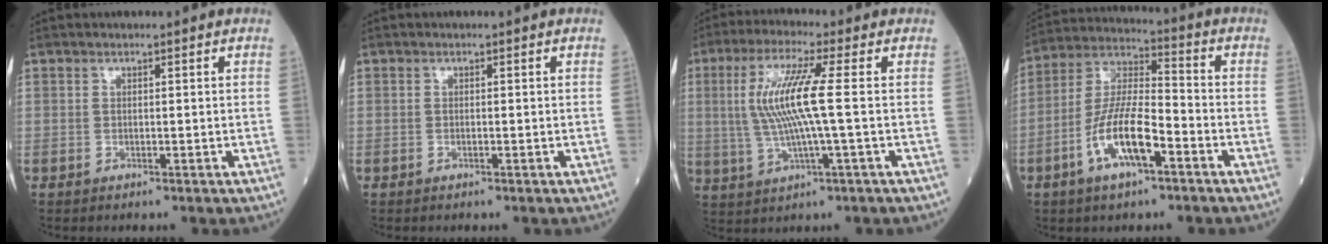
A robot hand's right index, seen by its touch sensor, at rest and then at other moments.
{"total": 0.0}
{"total": 9.9, "force": [0.9, 0.0, 9.8], "torque": [-0.210, 0.006, 0.017]}
{"total": 11.8, "force": [-4.9, 3.1, 10.2], "torque": [-0.210, 0.004, -0.094]}